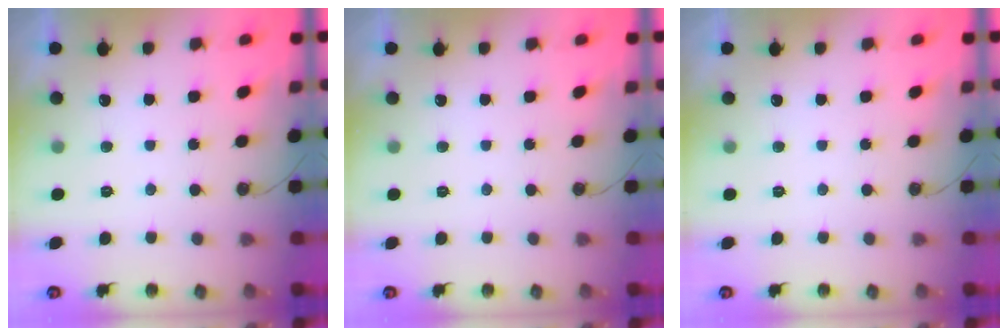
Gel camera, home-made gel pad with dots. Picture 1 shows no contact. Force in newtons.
{"total": 0.0}
{"total": 0.0}